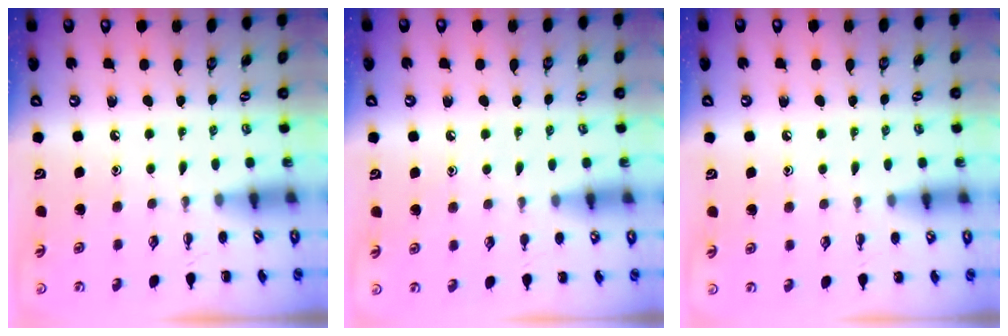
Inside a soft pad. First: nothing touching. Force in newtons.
{"total": 6.2, "press": 5.9, "slide": 2.0}
{"total": 3.7, "press": 3.5, "slide": 1.3}